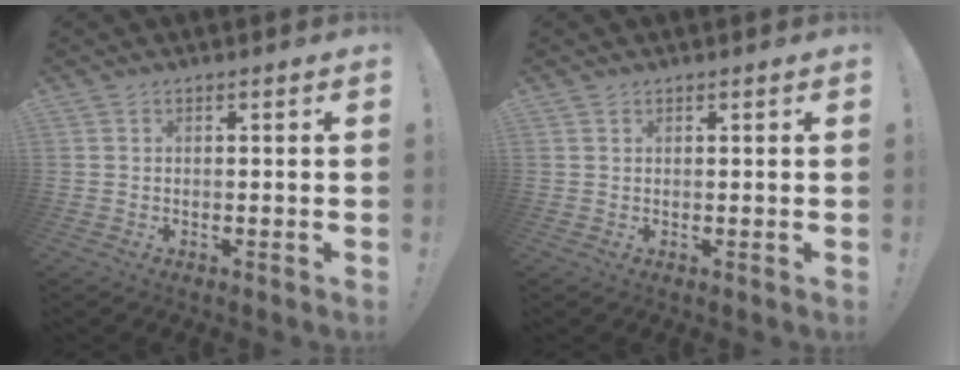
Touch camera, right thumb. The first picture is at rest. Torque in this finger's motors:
{"motor_torque": [0.09, -0.17, -0.14, 0.06, 0.05]}